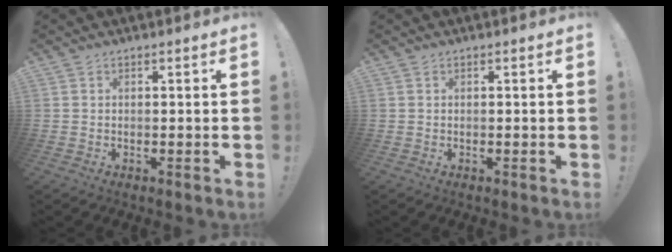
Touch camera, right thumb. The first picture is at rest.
{"total": 0.0}